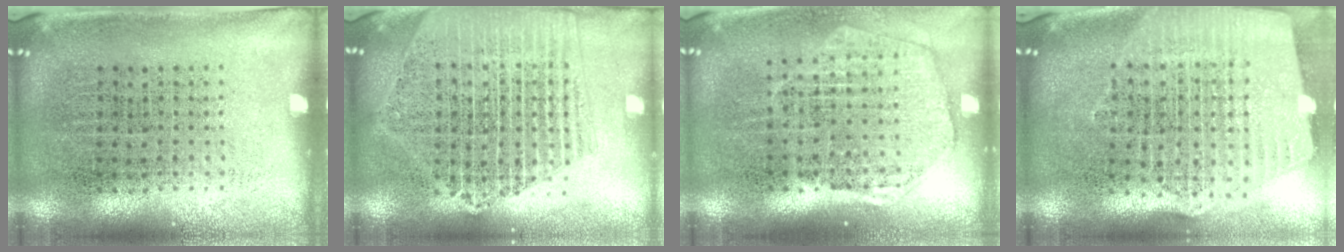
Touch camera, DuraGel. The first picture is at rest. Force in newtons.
{"total": 2.1, "press": 1.9, "slide": 0.8}
{"total": 1.9, "press": 1.7, "slide": 0.8}
{"total": 2.5, "press": 2.1, "slide": 1.4}